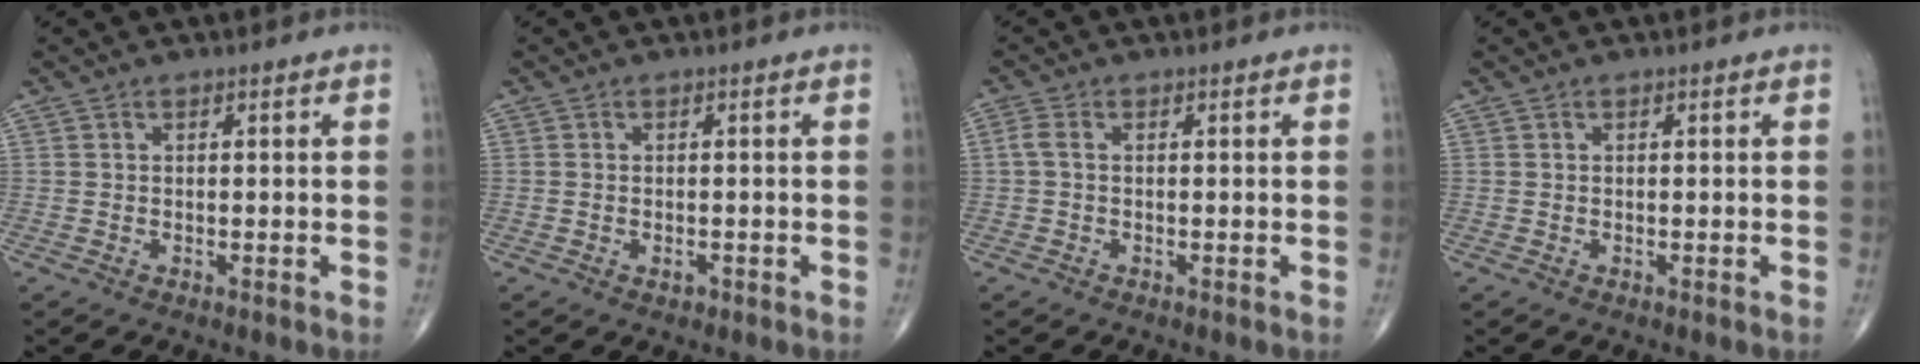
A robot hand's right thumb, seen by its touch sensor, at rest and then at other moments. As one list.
[{"total": 1.0, "force": [-0.5, 0.6, 0.6], "torque": [-0.009, 0.003, -0.007]}, {"total": 1.8, "force": [0.0, 1.0, 1.6], "torque": [-0.040, 0.003, -0.005]}, {"total": 0.0}]